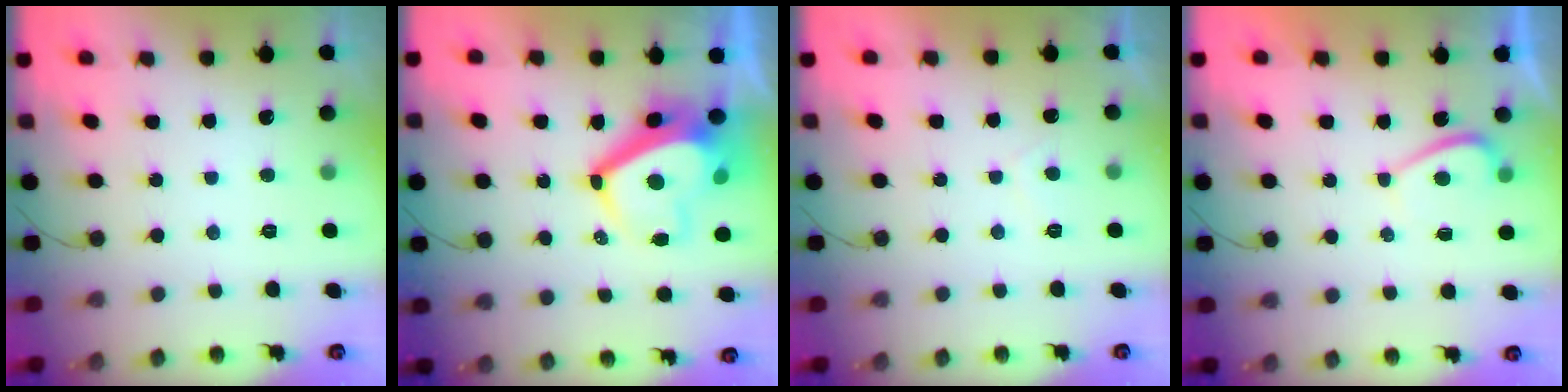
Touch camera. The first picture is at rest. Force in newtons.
{"total": 10.9, "press": 10.8, "slide": 1.5}
{"total": 1.6, "press": 1.6, "slide": 0.5}
{"total": 2.3, "press": 2.1, "slide": 0.7}